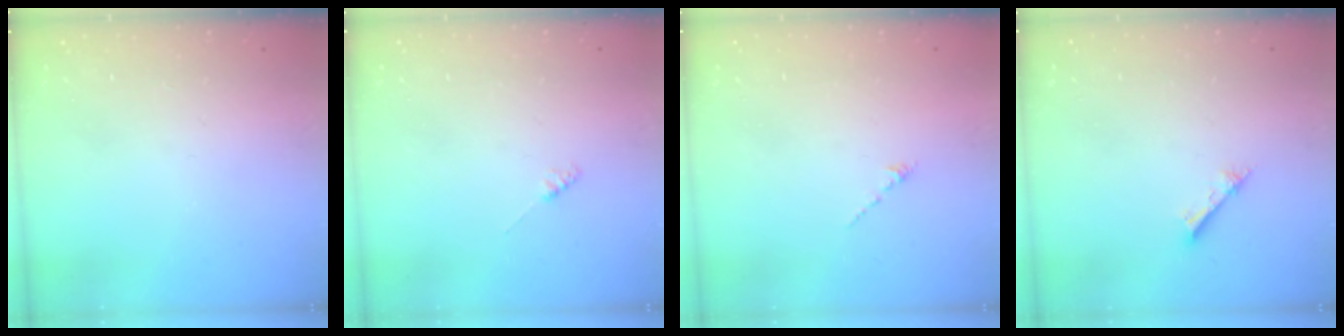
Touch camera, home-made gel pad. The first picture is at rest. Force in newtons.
{"total": 2.3, "press": 2.3, "slide": 0.3}
{"total": 0.0}
{"total": 1.2, "press": 1.2, "slide": 0.1}